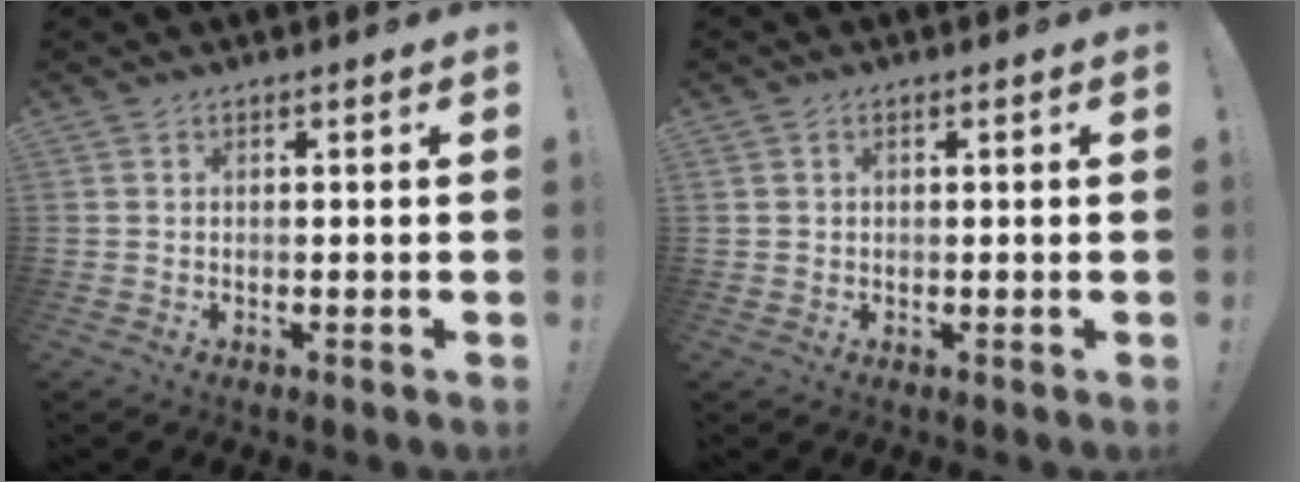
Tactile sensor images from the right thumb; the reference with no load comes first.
{"total": 1.1, "force": [0.5, 1.0, 0.3], "torque": [-0.005, 0.004, 0.008]}